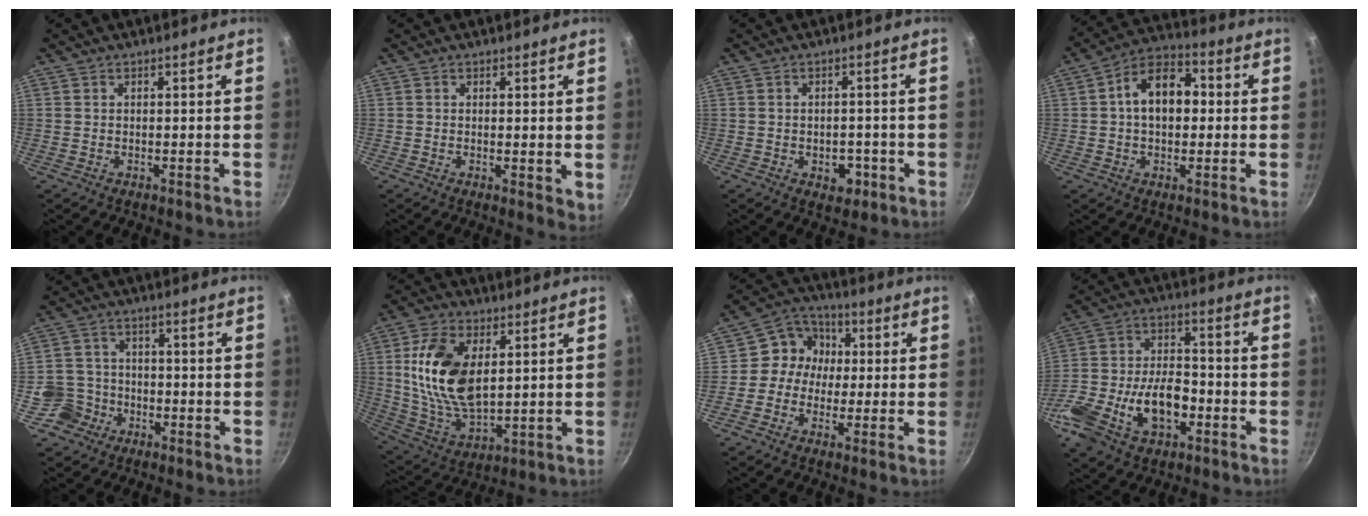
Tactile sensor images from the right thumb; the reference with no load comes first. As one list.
[{"total": 3.0, "force": [0.5, 1.1, 2.8], "torque": [-0.032, -0.009, 0.005]}, {"total": 4.5, "force": [-1.7, 3.1, 2.7], "torque": [-0.022, 0.007, -0.017]}, {"total": 12.0, "force": [1.1, 8.0, 8.8], "torque": [-0.102, 0.031, 0.001]}, {"total": 5.8, "force": [-2.8, 5.0, 0.3], "torque": [0.025, 0.038, -0.056]}, {"total": 16.7, "force": [3.6, 9.5, 13.2], "torque": [-0.241, -0.014, 0.077]}, {"total": 8.4, "force": [0.1, 7.7, 3.2], "torque": [-0.016, 0.024, -0.022]}, {"total": 17.5, "force": [-6.3, 10.3, 12.6], "torque": [-0.228, 0.040, -0.116]}]